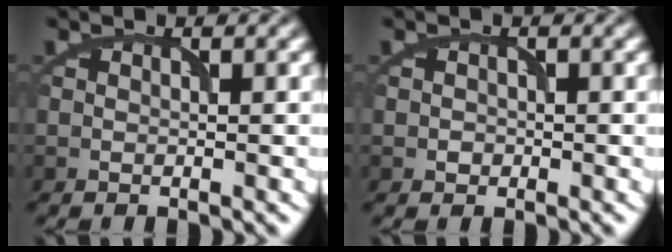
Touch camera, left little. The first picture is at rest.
{"total": 0.7, "force": [-0.2, 0.6, 0.2], "torque": [0.000, -0.002, -0.006]}